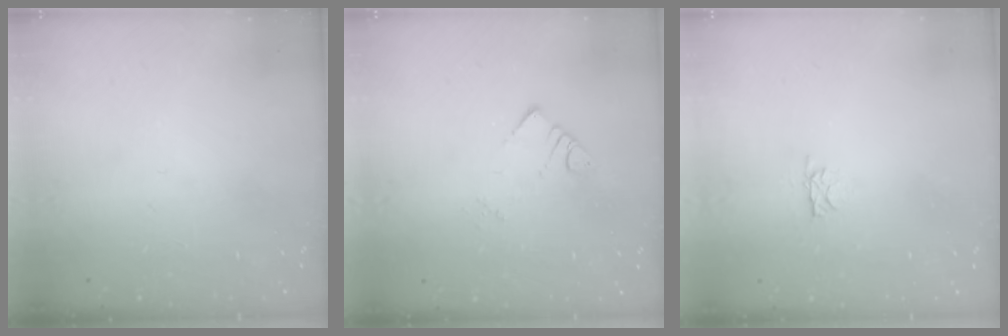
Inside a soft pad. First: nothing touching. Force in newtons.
{"total": 2.6, "press": 2.6, "slide": 0.1}
{"total": 2.8, "press": 2.7, "slide": 0.4}